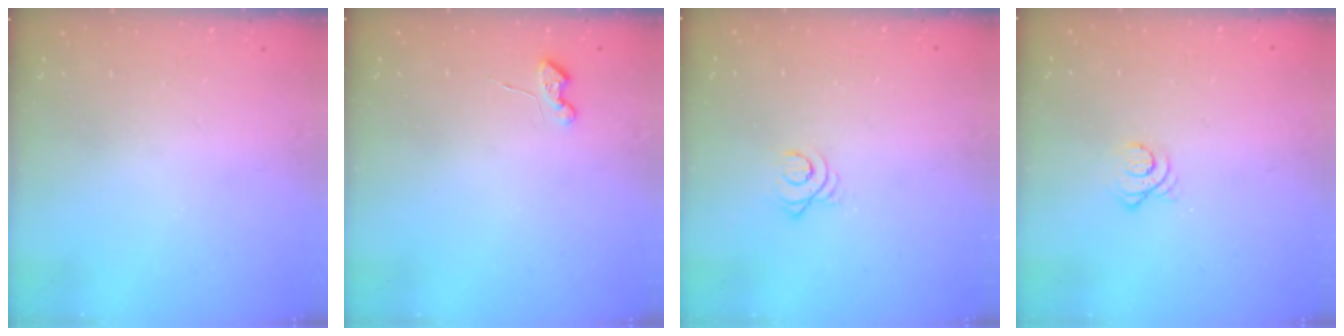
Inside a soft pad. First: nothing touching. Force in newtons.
{"total": 3.5, "press": 3.5, "slide": 0.4}
{"total": 2.9, "press": 2.9, "slide": 0.4}
{"total": 3.1, "press": 3.1, "slide": 0.3}